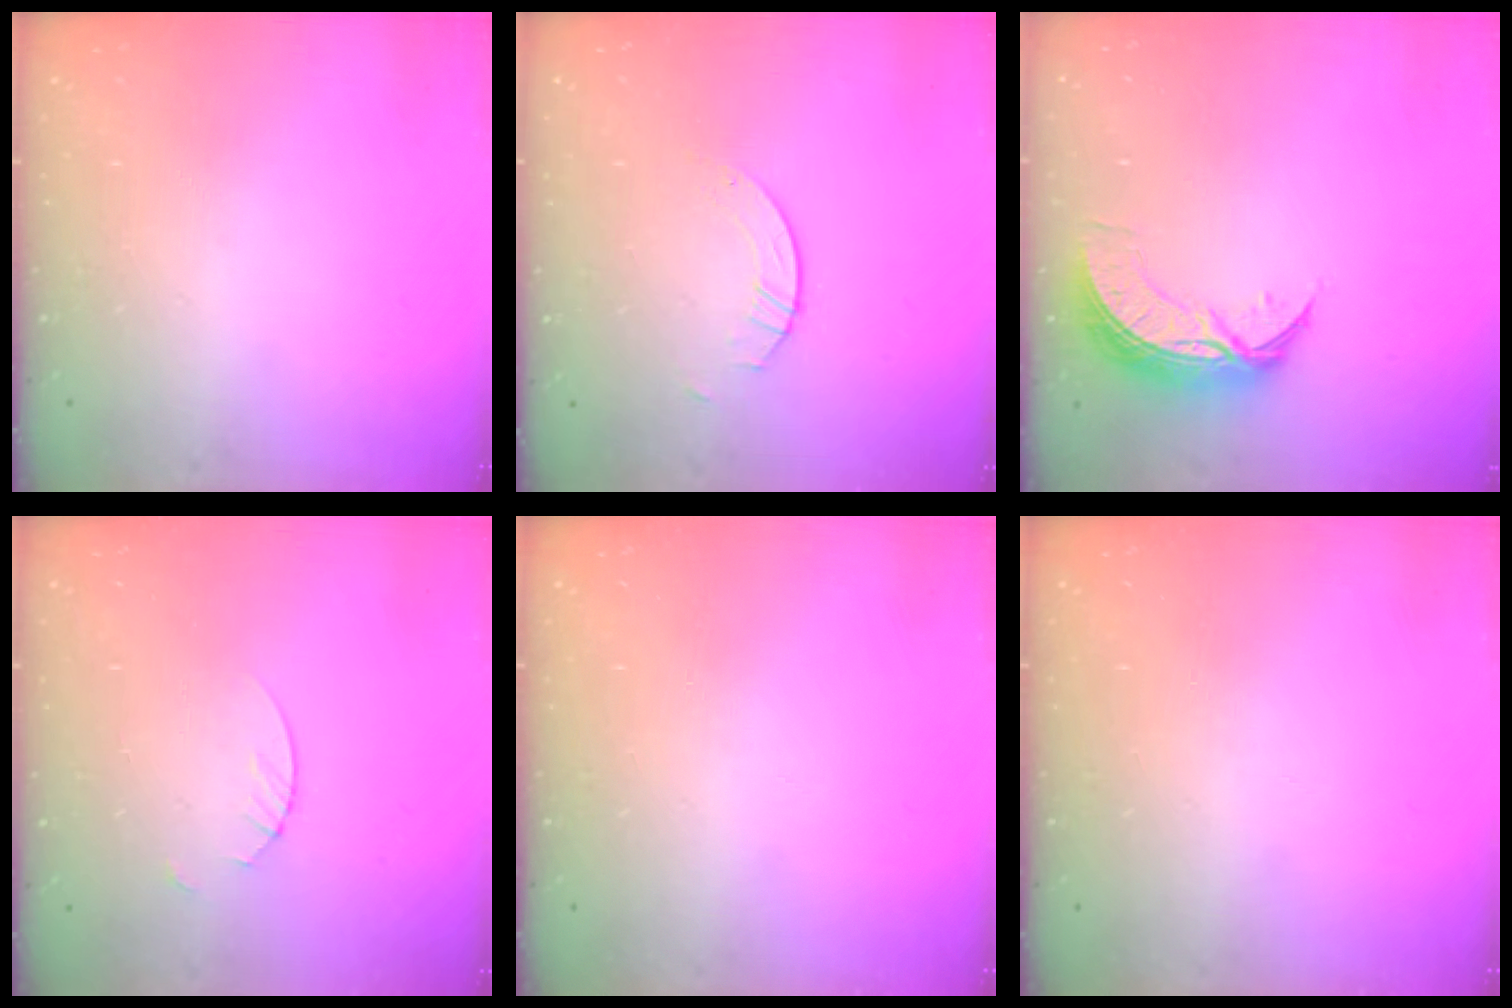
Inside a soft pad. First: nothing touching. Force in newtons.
{"total": 2.1, "press": 2.1, "slide": 0.1}
{"total": 8.0, "press": 8.0, "slide": 0.7}
{"total": 1.9, "press": 1.9, "slide": 0.2}
{"total": 0.0}
{"total": 0.0}